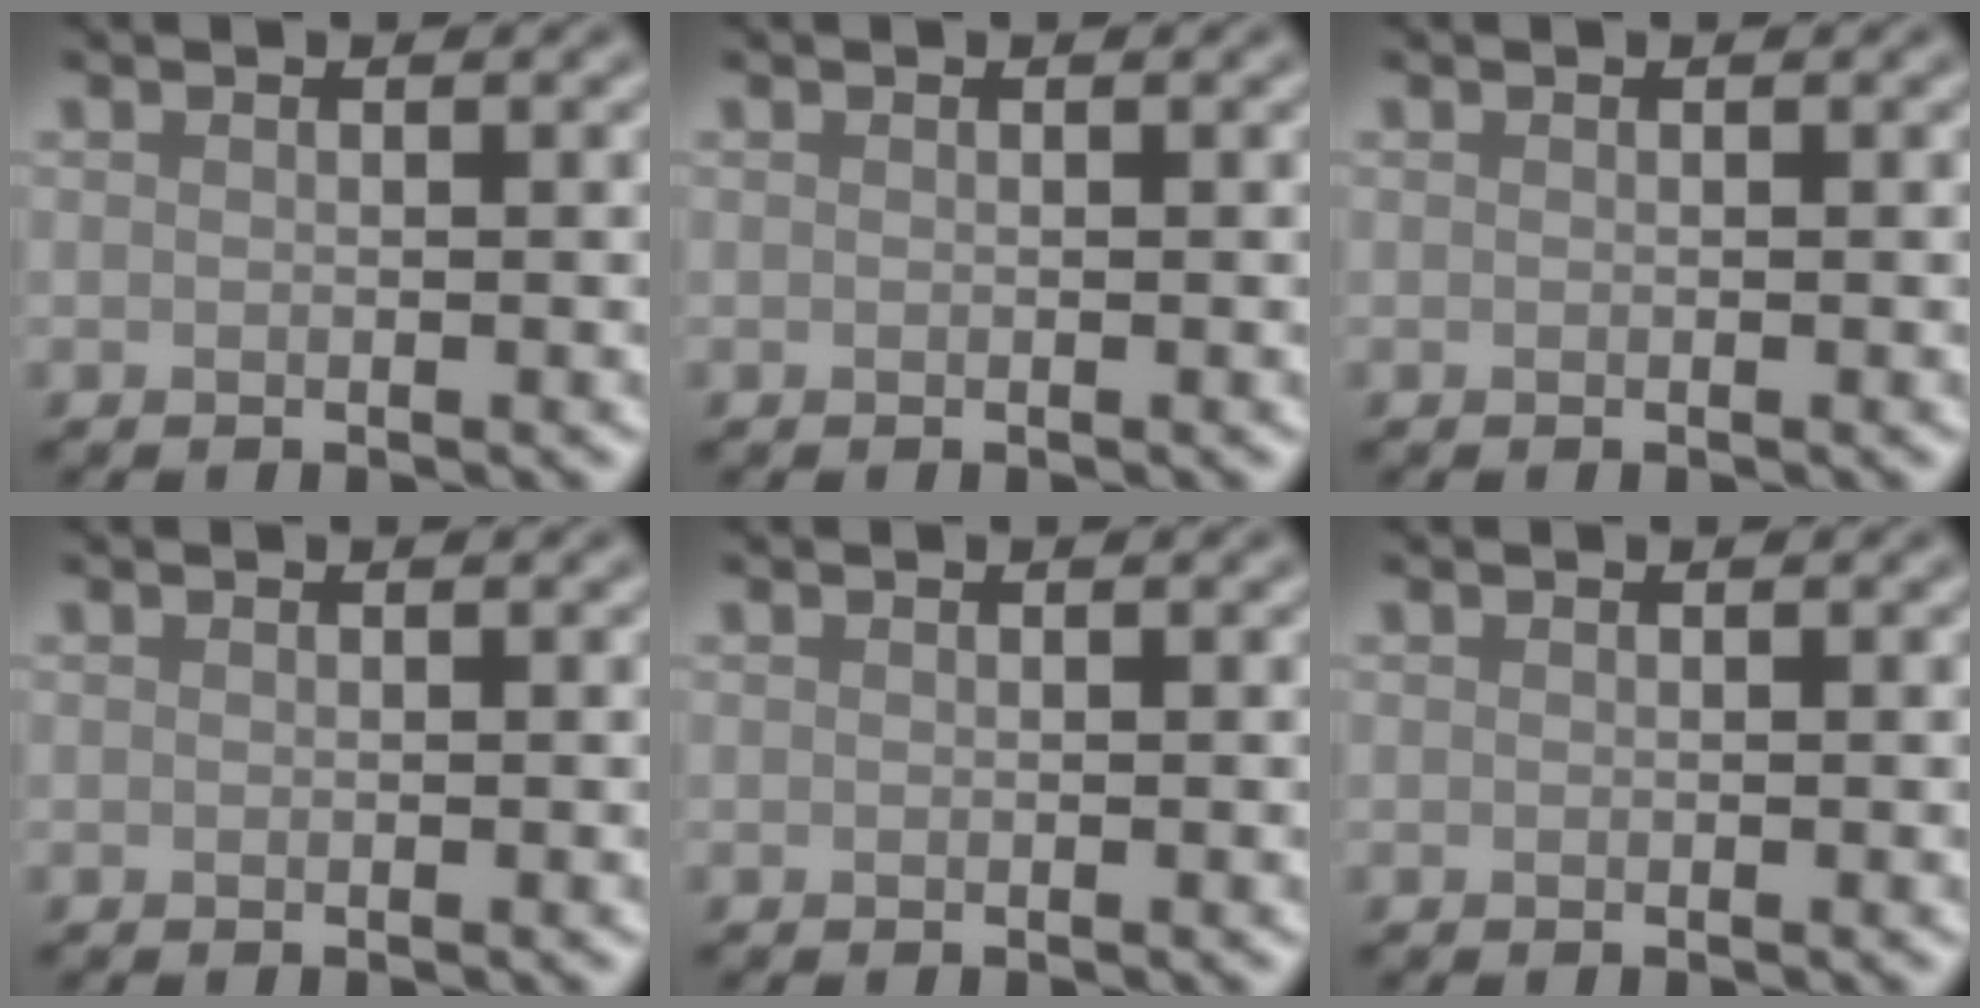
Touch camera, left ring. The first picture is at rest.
{"total": 0.0}
{"total": 0.0}
{"total": 0.0}
{"total": 0.0}
{"total": 0.0}